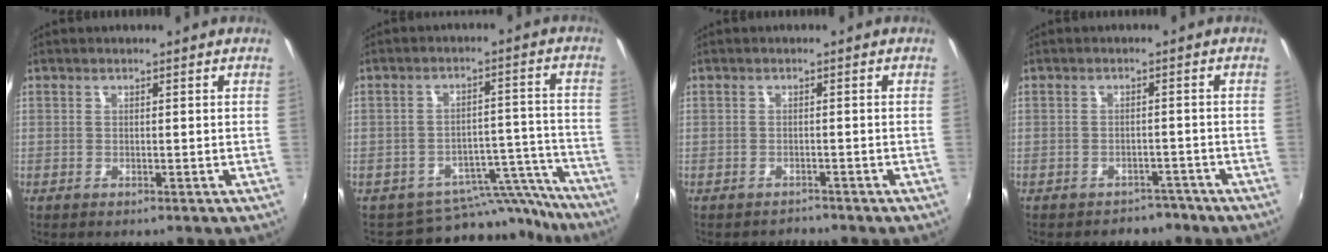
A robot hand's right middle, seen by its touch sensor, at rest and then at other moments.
{"total": 12.5, "force": [-11.7, 4.3, 0.7], "torque": [0.004, 0.048, -0.153]}
{"total": 1.5, "force": [-1.4, 0.4, -0.3], "torque": [0.002, -0.003, -0.022]}
{"total": 4.8, "force": [-3.9, 2.6, 0.6], "torque": [-0.012, 0.006, -0.047]}